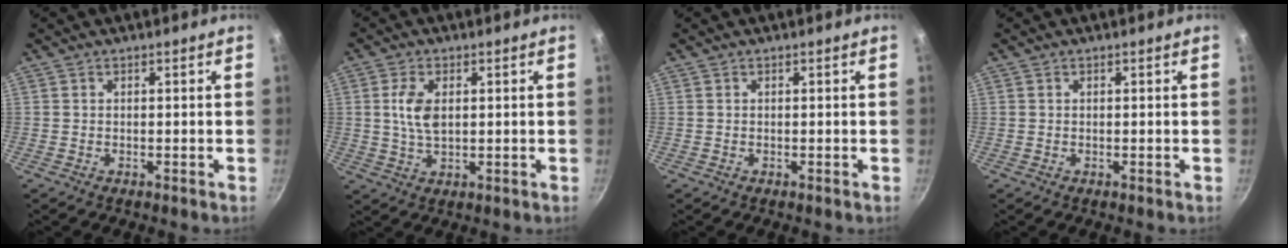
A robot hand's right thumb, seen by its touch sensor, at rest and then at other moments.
{"total": 6.0, "force": [1.2, 3.4, 4.8], "torque": [-0.090, -0.002, 0.023]}
{"total": 0.0}
{"total": 0.0}